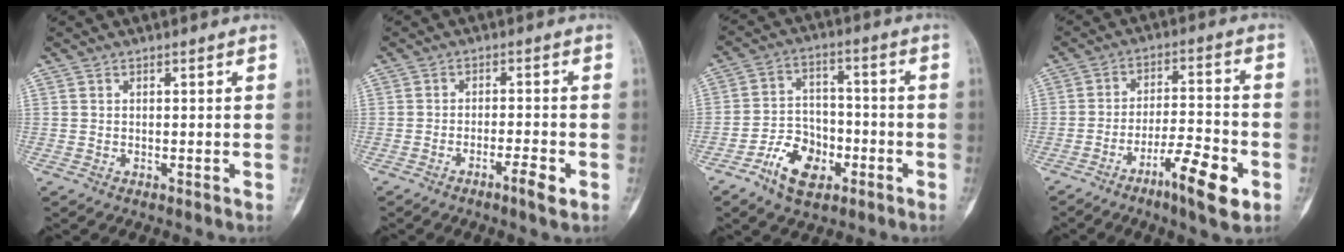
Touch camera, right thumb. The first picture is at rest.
{"total": 3.8, "force": [-2.1, 0.5, 3.1], "torque": [-0.058, 0.011, -0.038]}
{"total": 10.0, "force": [-5.1, 6.5, 5.6], "torque": [-0.072, 0.031, -0.092]}
{"total": 11.2, "force": [-5.6, 2.4, 9.4], "torque": [-0.155, 0.030, -0.092]}